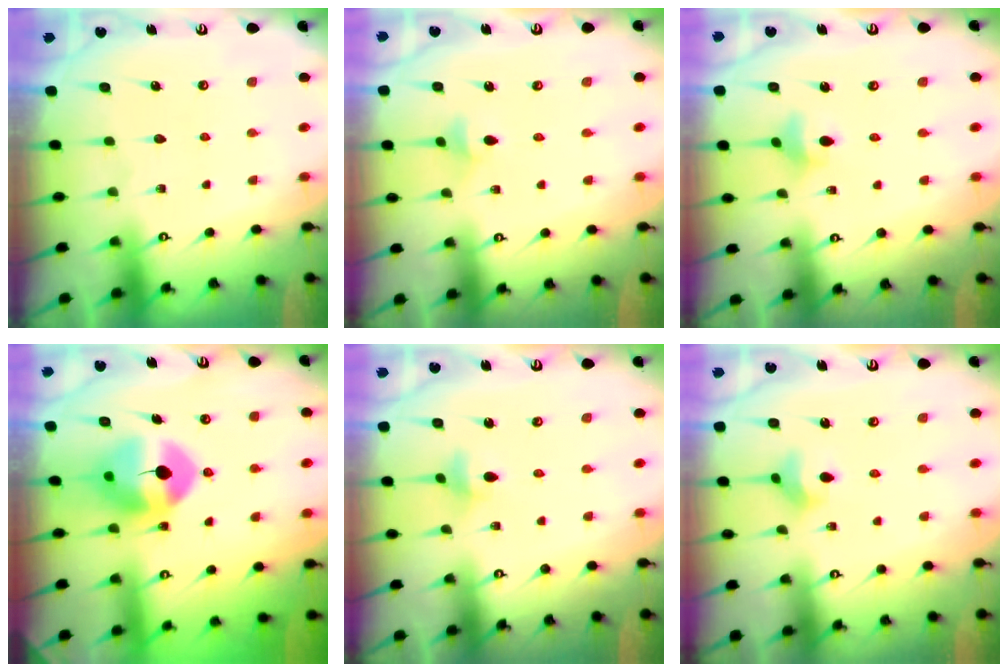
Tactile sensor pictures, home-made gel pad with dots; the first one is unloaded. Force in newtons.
{"total": 3.1, "press": 3.0, "slide": 0.6}
{"total": 3.8, "press": 3.8, "slide": 0.6}
{"total": 9.8, "press": 9.7, "slide": 1.3}
{"total": 2.8, "press": 2.8, "slide": 0.4}
{"total": 4.6, "press": 4.6, "slide": 0.7}